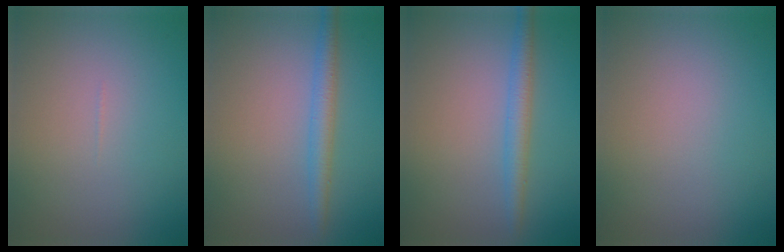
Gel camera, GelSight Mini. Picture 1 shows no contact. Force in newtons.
{"total": 2.4, "press": 2.4, "slide": 0.2}
{"total": 2.4, "press": 2.4, "slide": 0.2}
{"total": 0.0}